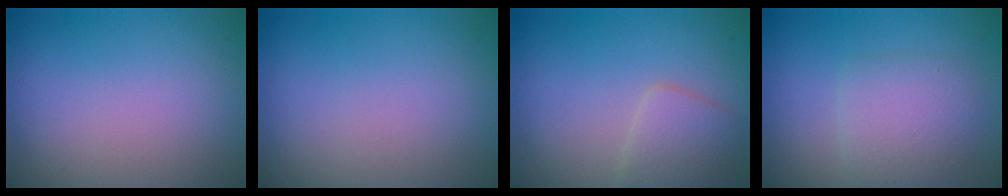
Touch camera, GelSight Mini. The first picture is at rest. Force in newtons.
{"total": 0.0}
{"total": 2.6, "press": 2.6, "slide": 0.1}
{"total": 2.9, "press": 2.9, "slide": 0.1}